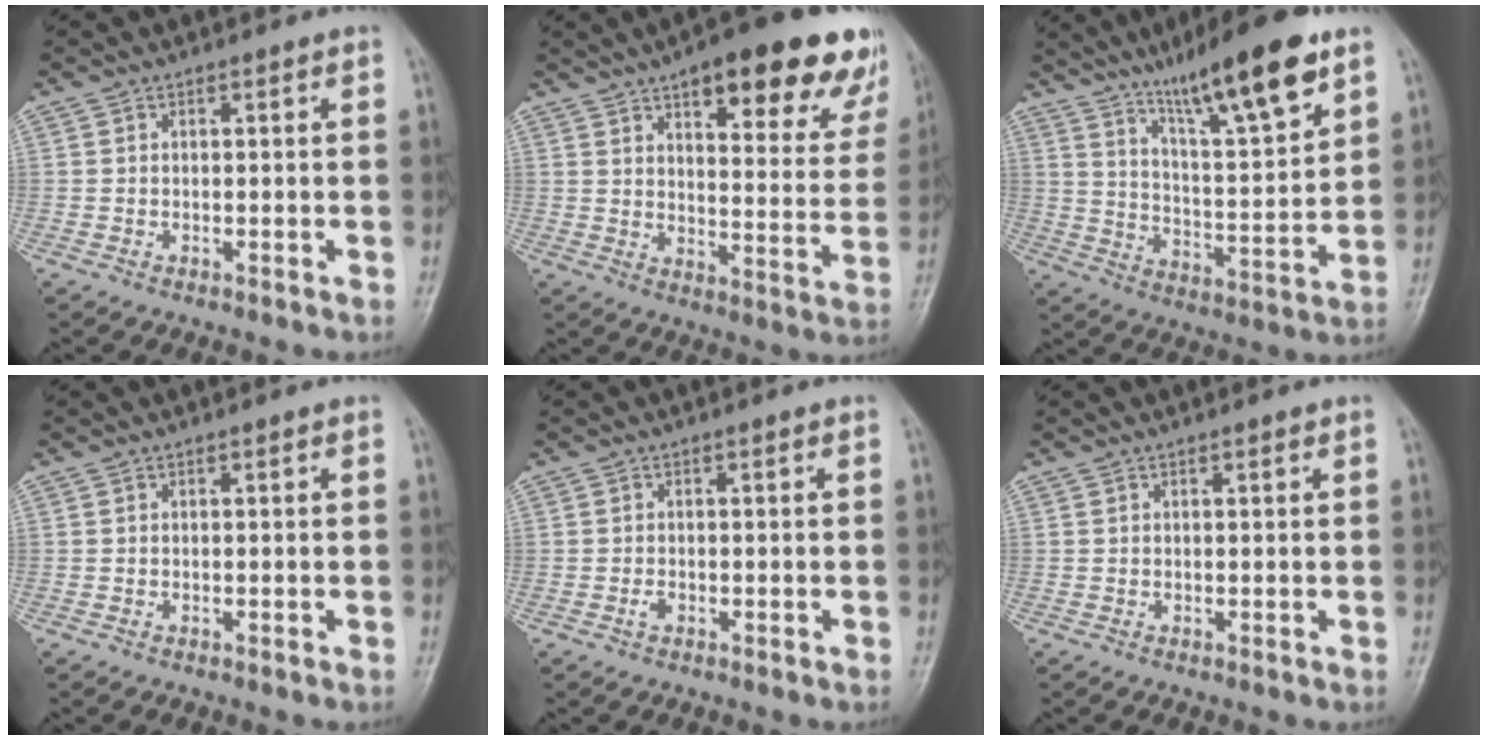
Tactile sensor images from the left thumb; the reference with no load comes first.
{"total": 23.3, "force": [14.3, 8.0, 16.5], "torque": [-0.171, -0.037, 0.184]}
{"total": 18.2, "force": [11.6, 3.1, 13.6], "torque": [-0.201, -0.053, 0.195]}
{"total": 0.0}
{"total": 1.0, "force": [-0.4, 0.6, 0.7], "torque": [-0.013, 0.001, -0.008]}
{"total": 0.6, "force": [0.3, 0.1, 0.5], "torque": [-0.007, 0.000, 0.004]}